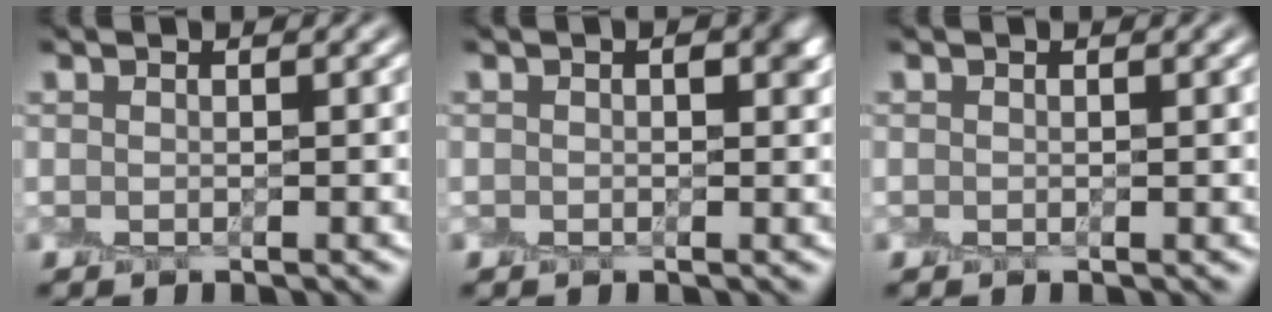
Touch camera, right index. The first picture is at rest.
{"total": 1.6, "force": [0.3, 1.0, 1.2], "torque": [-0.012, -0.001, 0.001]}
{"total": 0.0}